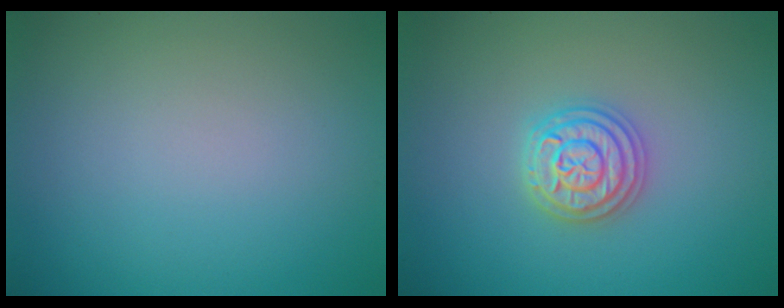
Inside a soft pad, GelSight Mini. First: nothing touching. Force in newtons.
{"total": 3.5, "press": 3.4, "slide": 0.6}